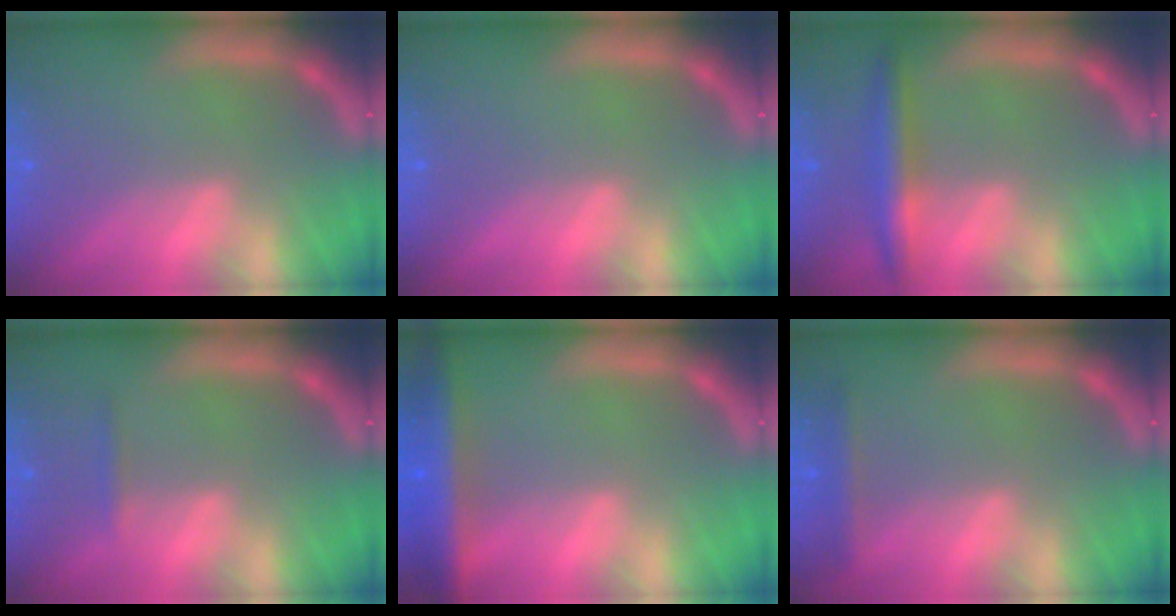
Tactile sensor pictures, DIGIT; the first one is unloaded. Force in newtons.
{"total": 0.0}
{"total": 4.0}
{"total": 0.9}
{"total": 6.5}
{"total": 1.9}